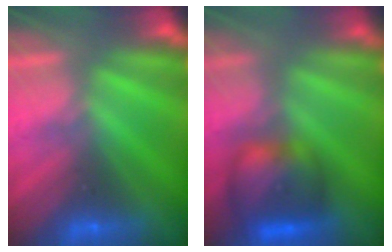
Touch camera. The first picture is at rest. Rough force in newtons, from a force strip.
{"total": 9.2}